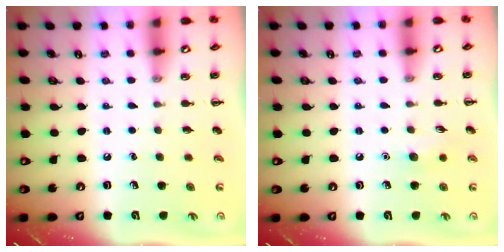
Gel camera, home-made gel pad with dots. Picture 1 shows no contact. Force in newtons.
{"total": 5.6, "press": 5.4, "slide": 1.5}